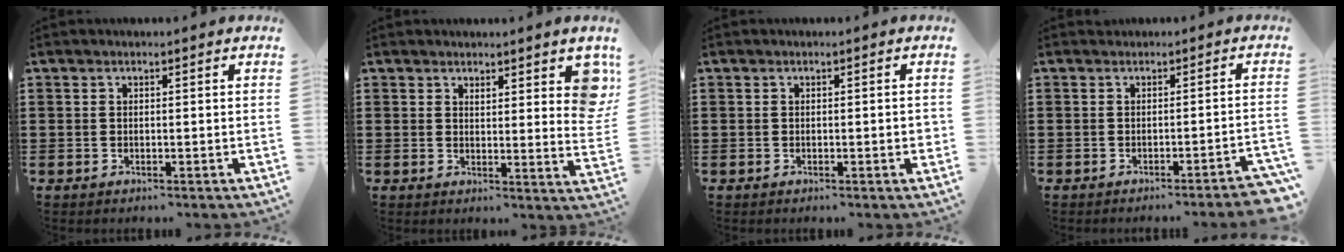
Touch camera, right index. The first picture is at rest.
{"total": 3.9, "force": [2.8, 1.2, 2.5], "torque": [-0.024, -0.008, 0.045]}
{"total": 1.2, "force": [-0.1, 0.2, 1.2], "torque": [-0.020, -0.002, -0.002]}
{"total": 1.9, "force": [-1.6, -0.4, 0.9], "torque": [-0.017, -0.001, -0.031]}